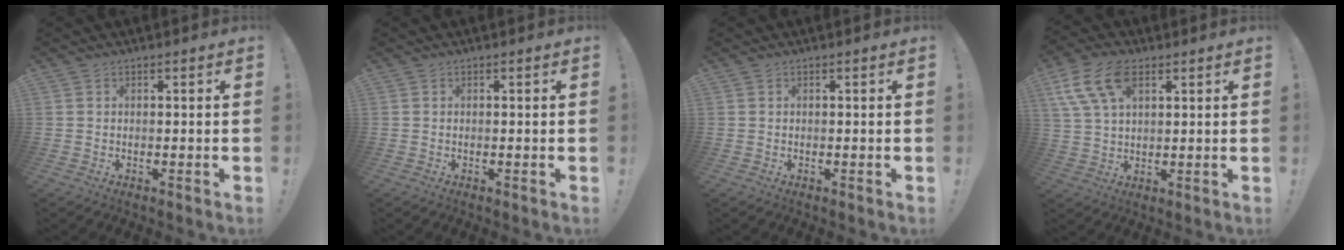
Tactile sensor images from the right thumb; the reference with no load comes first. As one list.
[{"total": 0.0}, {"total": 0.0}, {"total": 12.1, "force": [5.5, 6.9, 8.3], "torque": [-0.169, -0.006, 0.106]}]